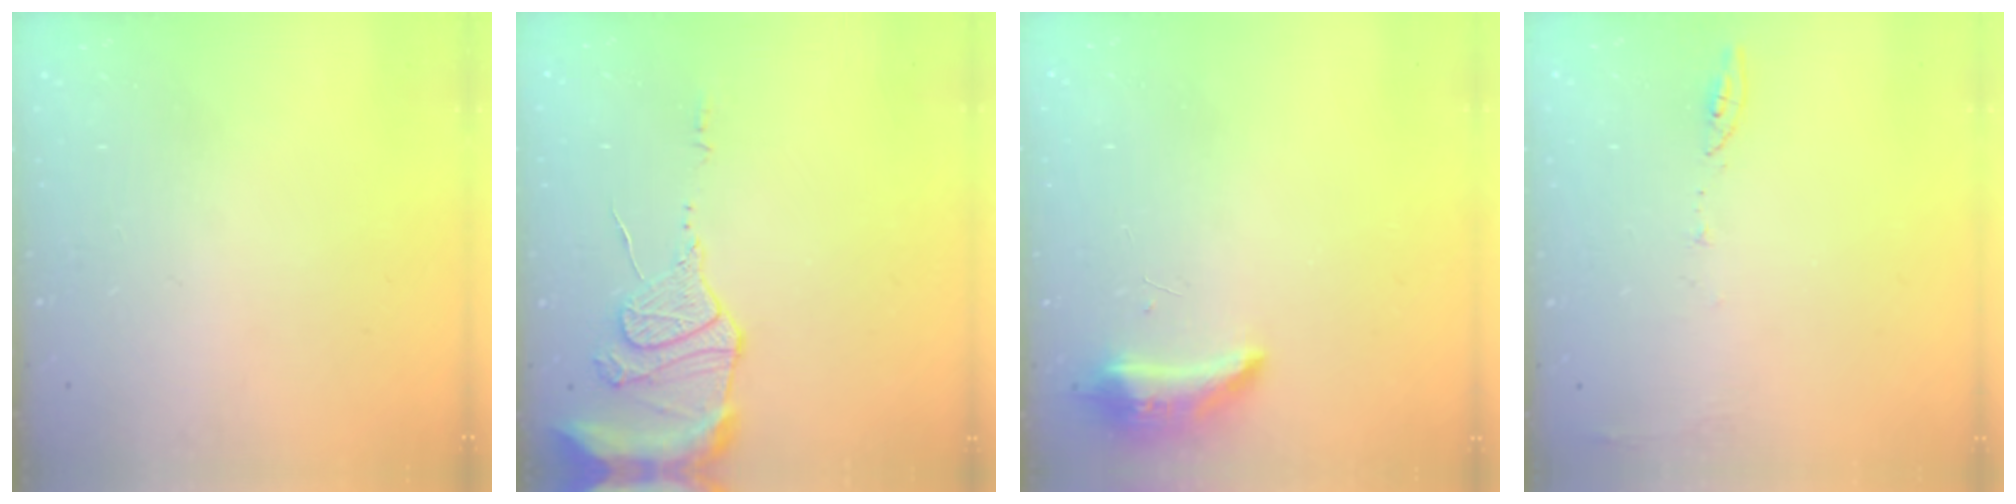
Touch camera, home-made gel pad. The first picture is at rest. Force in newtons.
{"total": 12.5, "press": 12.4, "slide": 1.1}
{"total": 8.5, "press": 8.3, "slide": 2.0}
{"total": 5.8, "press": 5.7, "slide": 0.9}